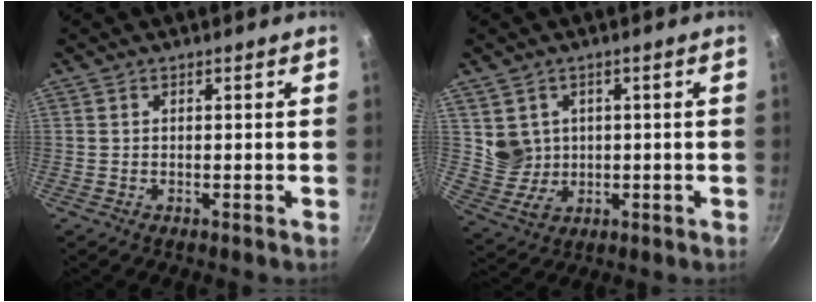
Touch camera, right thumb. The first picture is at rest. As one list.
[{"total": 5.8, "force": [1.1, 5.4, 2.1], "torque": [-0.023, 0.001, 0.036]}]